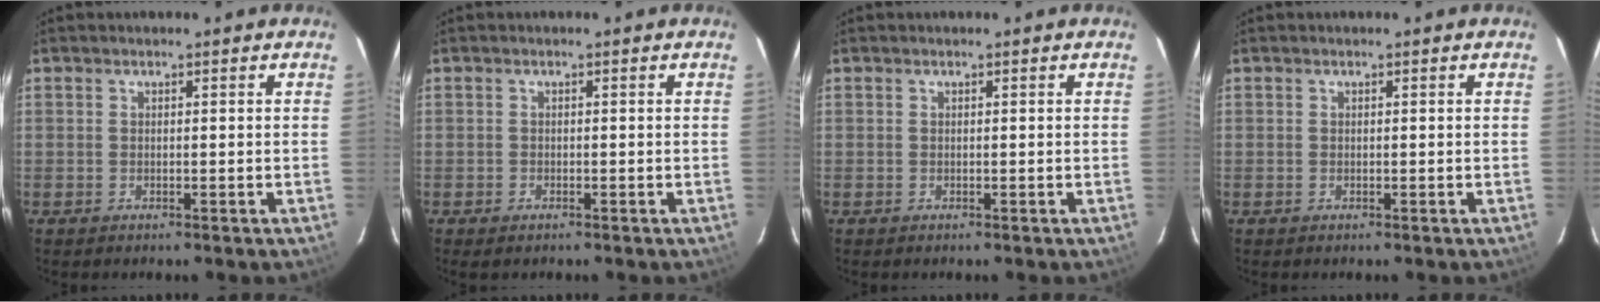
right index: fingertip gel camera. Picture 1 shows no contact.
{"total": 2.0, "force": [-1.4, 1.1, 1.0], "torque": [-0.021, -0.007, -0.023]}
{"total": 0.0}
{"total": 0.0}